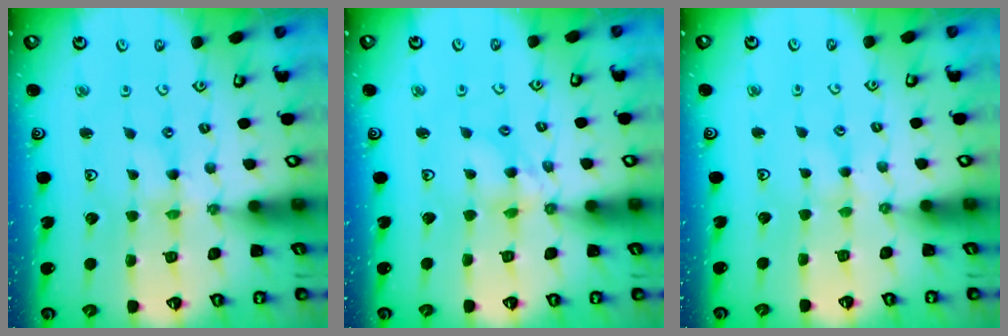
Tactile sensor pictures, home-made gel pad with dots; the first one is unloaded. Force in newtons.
{"total": 5.7, "press": 5.7, "slide": 0.3}
{"total": 2.8, "press": 2.7, "slide": 0.4}